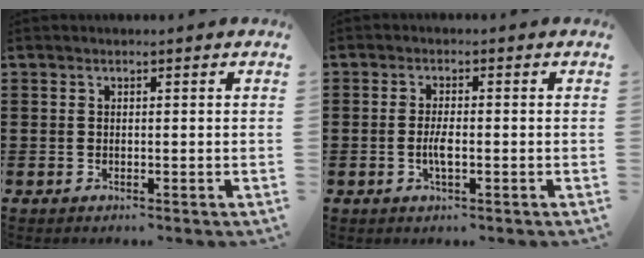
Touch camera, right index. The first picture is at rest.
{"total": 3.0, "force": [-0.8, 0.7, 2.8], "torque": [-0.059, -0.005, -0.015]}